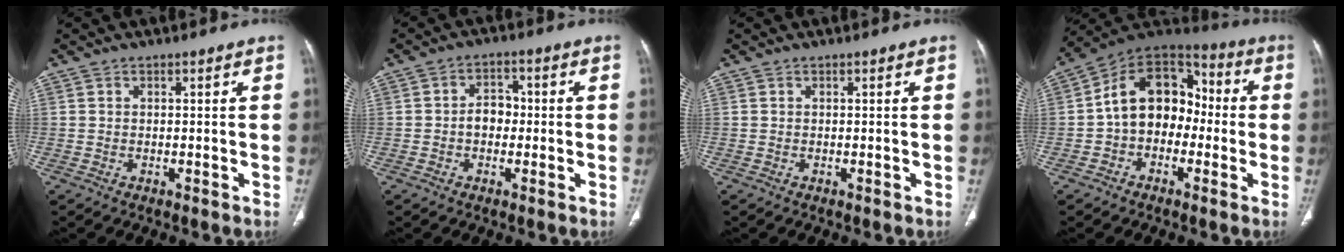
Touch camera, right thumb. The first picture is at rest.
{"total": 4.5, "force": [-0.6, 3.5, 2.8], "torque": [-0.027, 0.017, -0.018]}
{"total": 0.0}
{"total": 14.6, "force": [-1.2, 10.7, 9.9], "torque": [-0.123, 0.052, -0.036]}